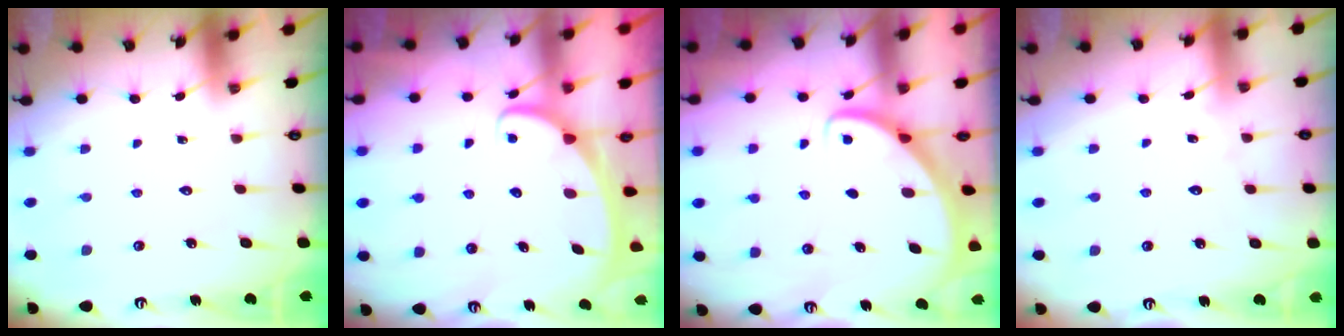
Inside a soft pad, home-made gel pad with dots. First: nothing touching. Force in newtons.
{"total": 2.5, "press": 2.5, "slide": 0.4}
{"total": 2.9, "press": 2.9, "slide": 0.2}
{"total": 2.4, "press": 2.4, "slide": 0.2}